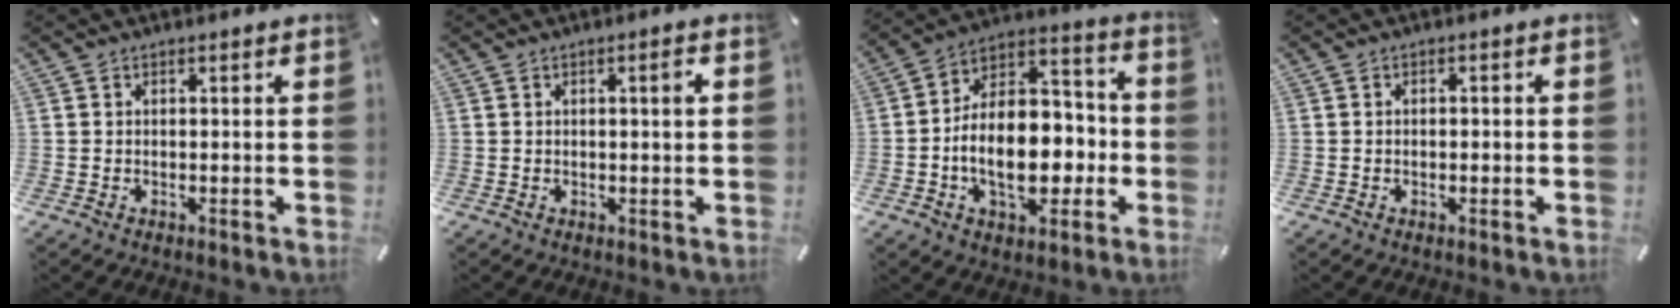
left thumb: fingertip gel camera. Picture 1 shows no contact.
{"total": 2.3, "force": [0.5, 0.3, 2.3], "torque": [-0.034, 0.000, 0.004]}
{"total": 17.3, "force": [-4.3, 11.5, 12.1], "torque": [-0.205, 0.007, -0.071]}
{"total": 1.1, "force": [-0.3, 0.6, 0.8], "torque": [-0.015, 0.001, -0.007]}